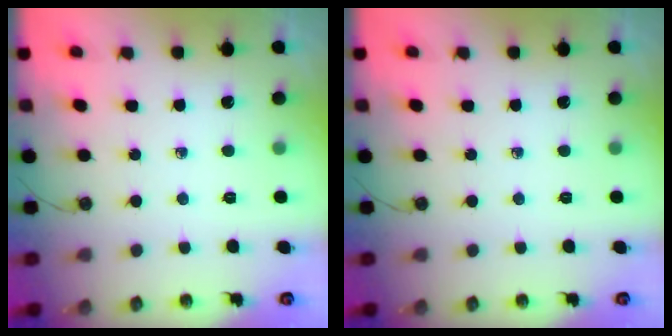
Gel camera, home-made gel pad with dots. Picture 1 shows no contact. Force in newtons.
{"total": 0.0}